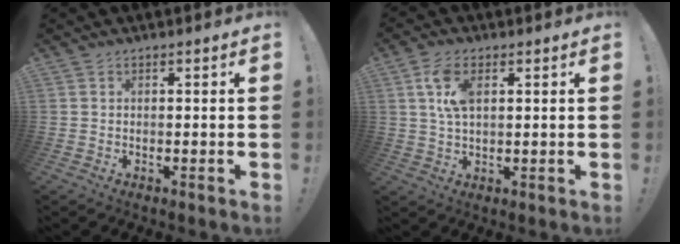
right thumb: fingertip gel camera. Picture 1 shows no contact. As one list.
[{"total": 7.9, "force": [2.6, 4.2, 6.1], "torque": [-0.128, 0.006, 0.049]}]